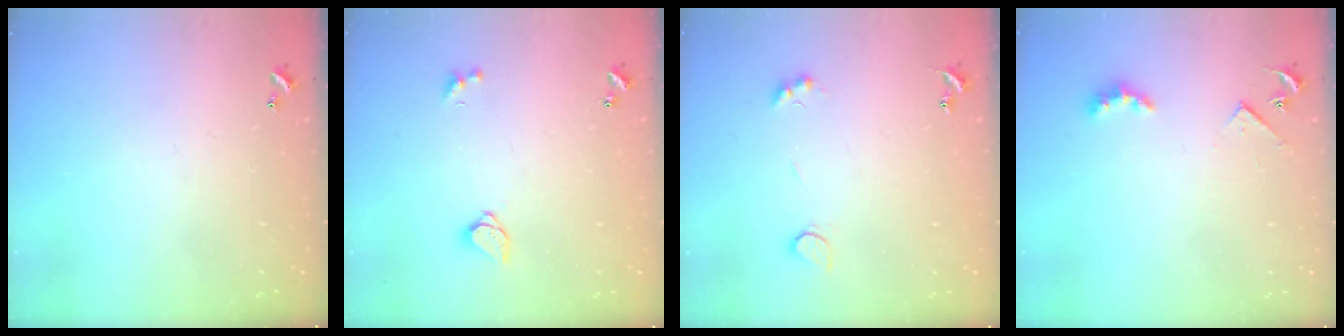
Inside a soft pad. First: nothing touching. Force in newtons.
{"total": 1.5, "press": 1.5, "slide": 0.3}
{"total": 3.7, "press": 3.4, "slide": 1.2}
{"total": 3.6, "press": 3.6, "slide": 0.6}